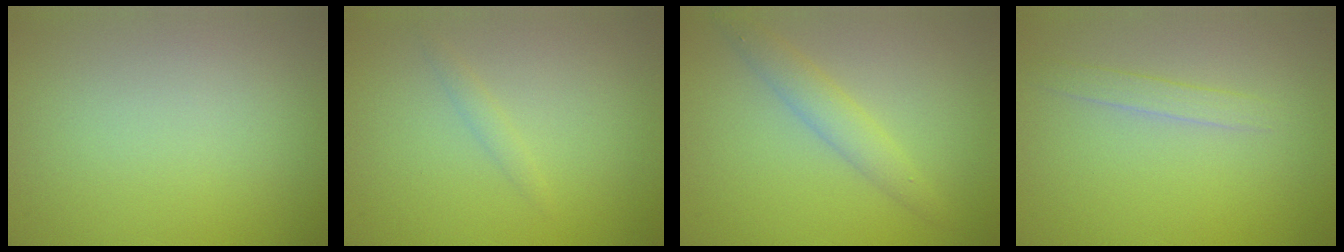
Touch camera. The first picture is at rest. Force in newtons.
{"total": 0.9, "press": 0.8, "slide": 0.0}
{"total": 2.3, "press": 2.3, "slide": 0.1}
{"total": 1.3, "press": 1.3, "slide": 0.1}